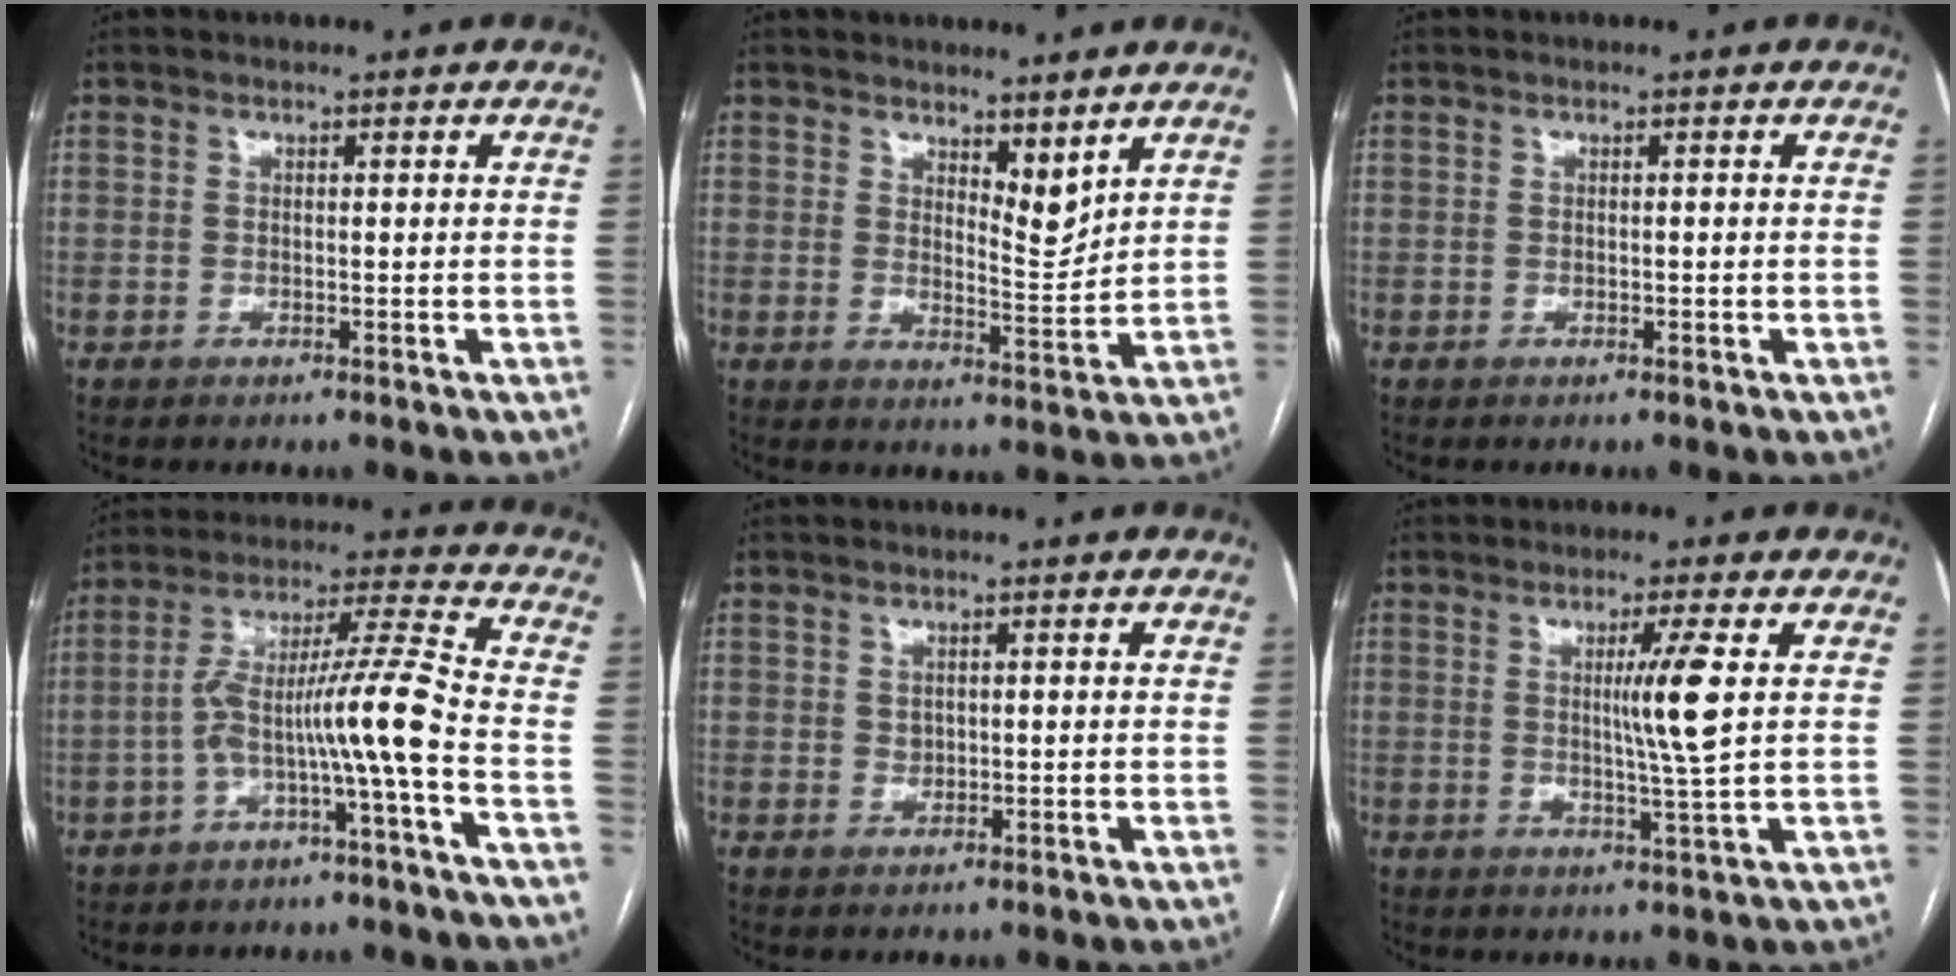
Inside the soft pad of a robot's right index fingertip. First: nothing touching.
{"total": 4.6, "force": [3.5, 1.3, 2.7], "torque": [-0.045, -0.016, 0.064]}
{"total": 0.0}
{"total": 10.0, "force": [-3.6, -1.4, 9.2], "torque": [-0.162, 0.033, -0.063]}
{"total": 1.1, "force": [0.3, 0.9, 0.5], "torque": [-0.007, -0.001, 0.007]}
{"total": 6.2, "force": [1.3, -1.3, 5.9], "torque": [-0.101, -0.009, 0.023]}